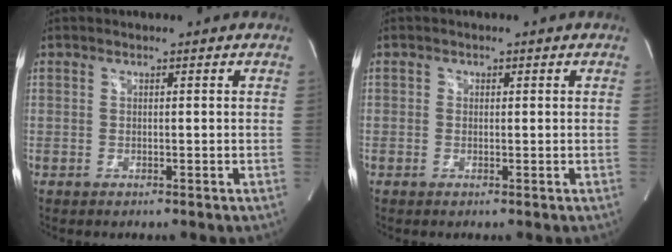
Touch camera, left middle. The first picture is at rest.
{"total": 0.6, "force": [0.1, 0.6, 0.2], "torque": [0.002, -0.001, -0.001]}